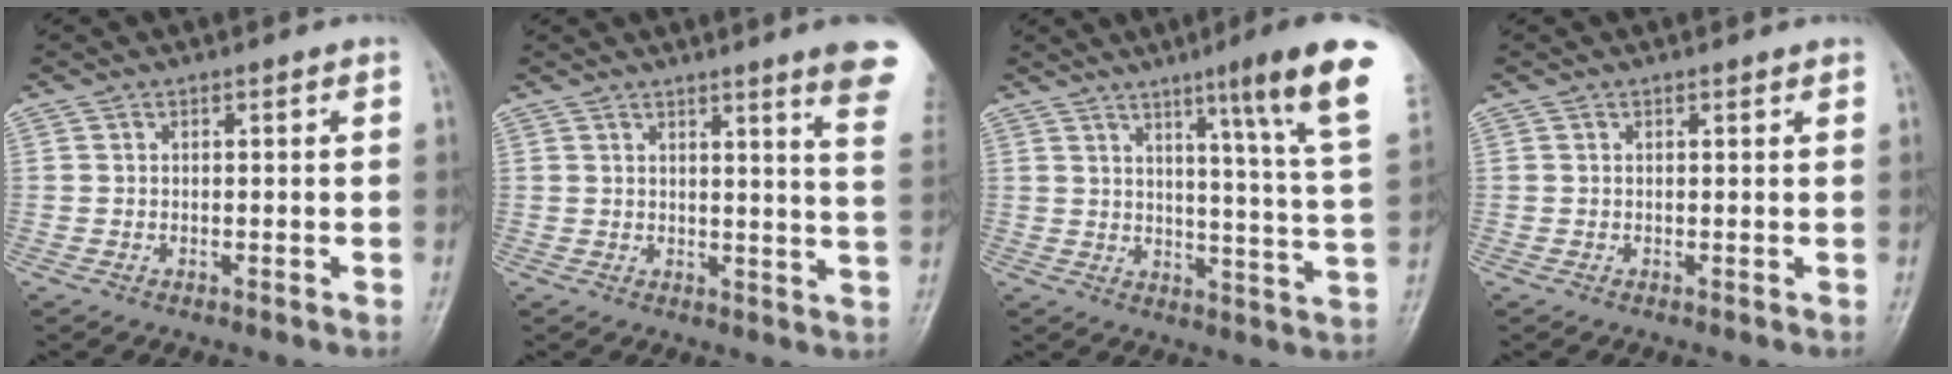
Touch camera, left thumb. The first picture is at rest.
{"total": 11.4, "force": [7.8, 0.2, 8.3], "torque": [-0.087, -0.040, 0.073]}
{"total": 17.4, "force": [9.6, 0.2, 14.4], "torque": [-0.182, -0.052, 0.118]}
{"total": 0.8, "force": [0.6, 0.3, 0.4], "torque": [-0.004, 0.003, 0.005]}